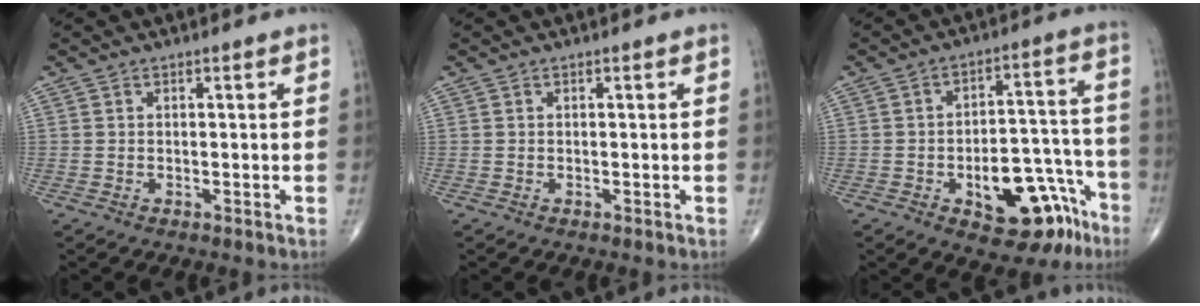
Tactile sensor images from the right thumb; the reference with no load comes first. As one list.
[{"total": 0.0}, {"total": 16.5, "force": [-8.1, 8.2, 11.7], "torque": [-0.116, 0.071, -0.101]}]